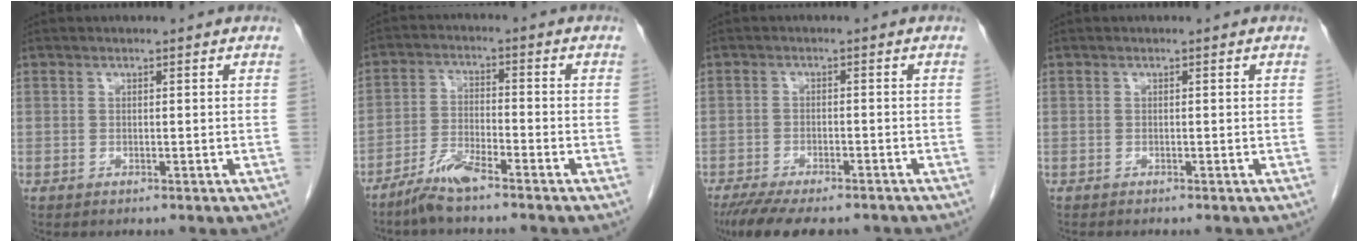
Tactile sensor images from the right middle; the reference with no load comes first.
{"total": 5.5, "force": [-4.5, 0.2, 3.1], "torque": [-0.066, -0.013, -0.093]}
{"total": 12.5, "force": [-10.1, 3.7, 6.3], "torque": [-0.111, -0.015, -0.148]}
{"total": 0.8, "force": [-0.8, 0.1, 0.3], "torque": [-0.006, -0.001, -0.012]}